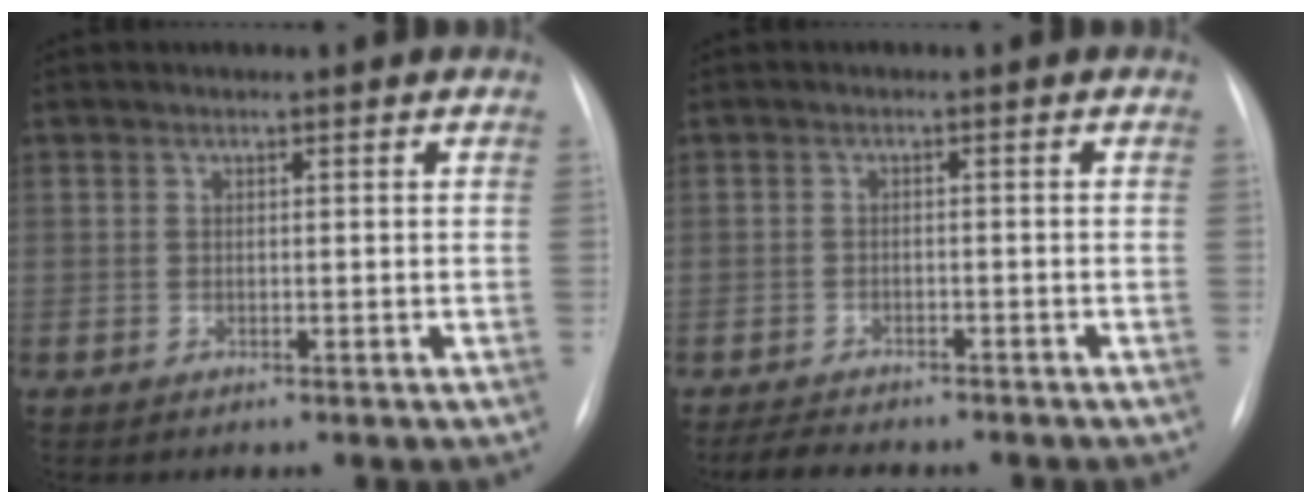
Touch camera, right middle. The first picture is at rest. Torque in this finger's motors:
{"motor_torque": [0.13, -0.16, 0.06, 0.02]}